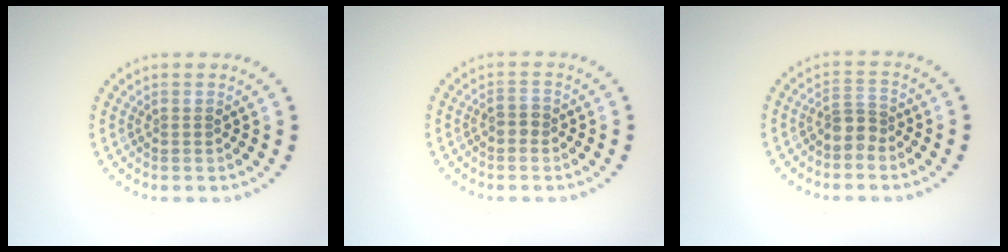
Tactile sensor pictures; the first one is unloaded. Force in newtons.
{"total": 1.1, "press": 1.0, "slide": 0.5}
{"total": 2.1, "press": 1.7, "slide": 1.3}